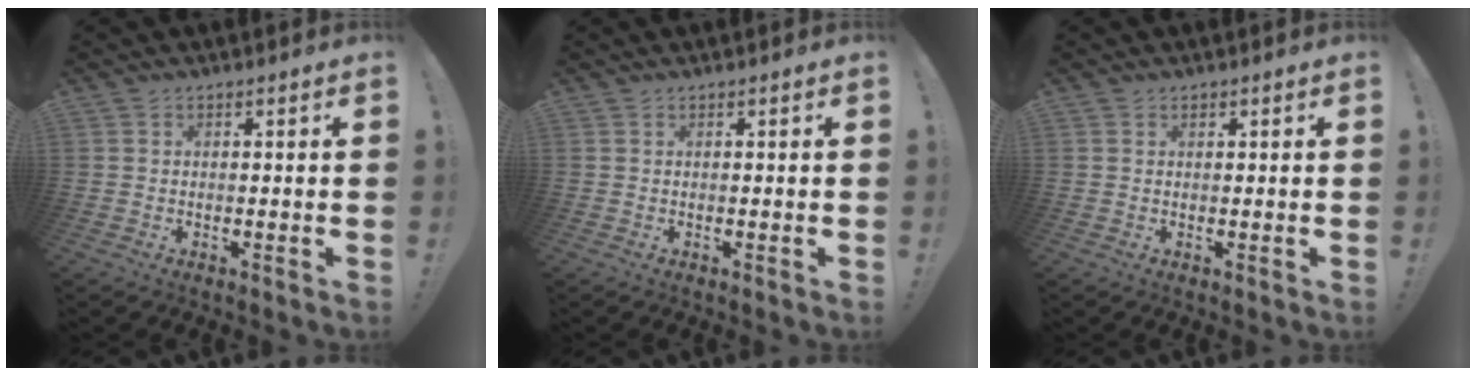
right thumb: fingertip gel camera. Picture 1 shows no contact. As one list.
[{"total": 0.0}, {"total": 0.6, "force": [0.4, 0.3, 0.2], "torque": [0.004, -0.002, 0.006]}]